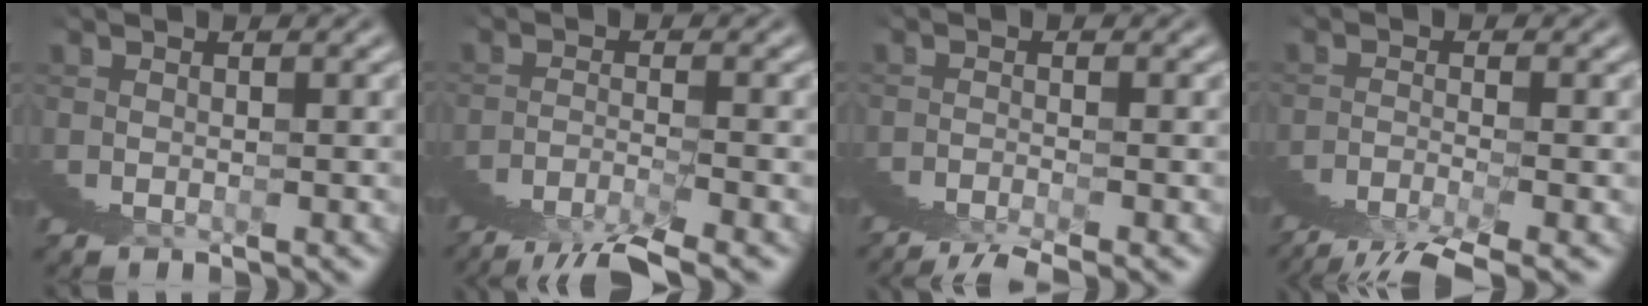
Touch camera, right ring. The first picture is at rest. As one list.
[{"total": 2.5, "force": [0.2, 0.8, 2.3], "torque": [-0.038, 0.021, -0.009]}, {"total": 1.2, "force": [0.4, -1.1, 0.2], "torque": [0.013, 0.024, -0.003]}, {"total": 1.5, "force": [0.5, 0.0, 1.4], "torque": [-0.021, 0.022, -0.003]}]